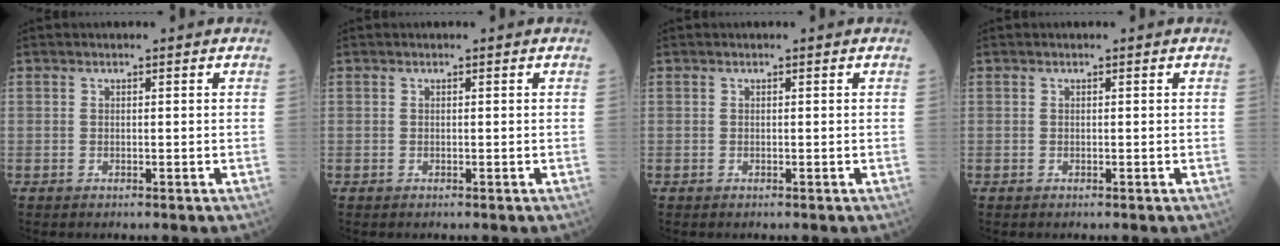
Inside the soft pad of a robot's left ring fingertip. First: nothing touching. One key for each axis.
{"total": 0.0}
{"total": 0.0}
{"total": 0.0}